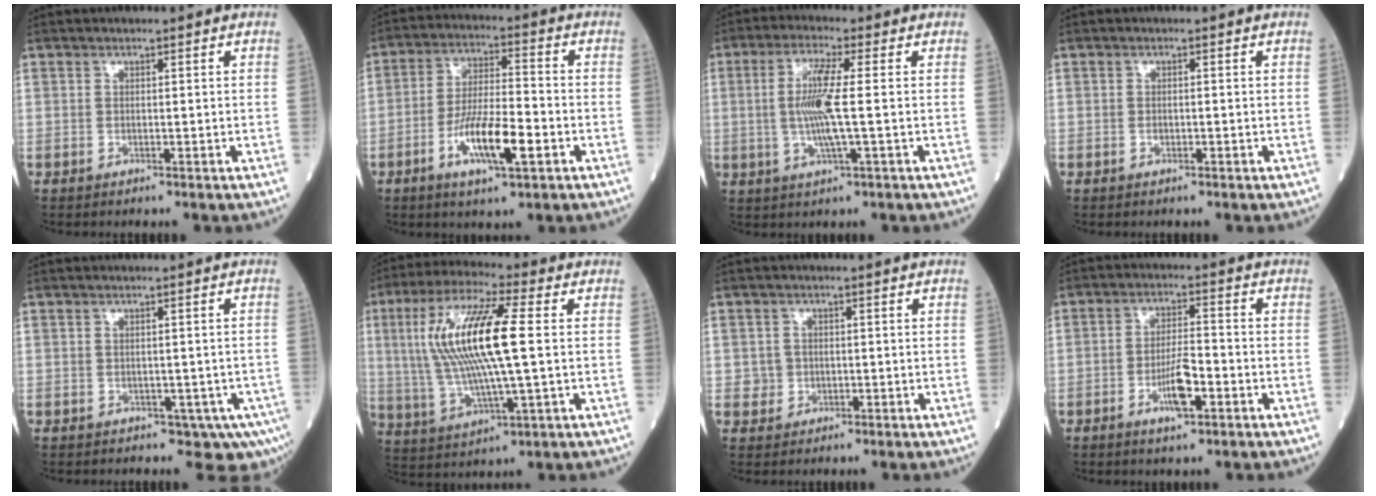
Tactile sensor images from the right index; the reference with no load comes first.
{"total": 10.3, "force": [-3.9, 2.0, 9.3], "torque": [-0.177, -0.003, -0.066]}
{"total": 7.7, "force": [0.1, 0.6, 7.6], "torque": [-0.157, 0.005, 0.000]}
{"total": 0.6, "force": [-0.3, 0.4, 0.4], "torque": [-0.011, 0.001, -0.005]}
{"total": 5.3, "force": [-2.7, 3.3, 3.3], "torque": [-0.021, 0.000, -0.030]}
{"total": 16.0, "force": [2.0, 2.2, 15.7], "torque": [-0.328, 0.013, 0.036]}
{"total": 2.2, "force": [-0.2, 2.1, 0.3], "torque": [0.001, 0.008, 0.002]}
{"total": 5.9, "force": [-2.5, 1.3, 5.1], "torque": [-0.099, 0.001, -0.041]}